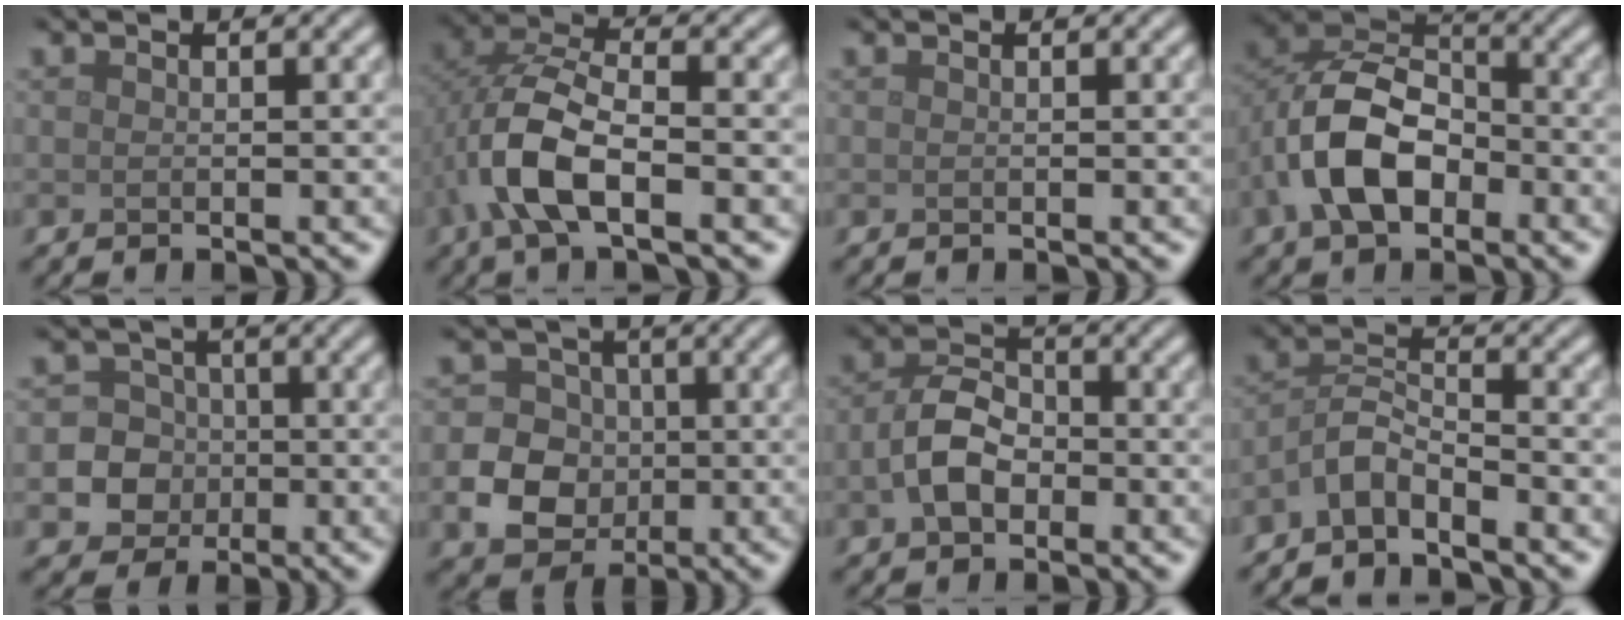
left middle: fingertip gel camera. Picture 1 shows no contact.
{"total": 7.1, "force": [-2.2, 3.2, 5.9], "torque": [-0.134, 0.003, -0.046]}
{"total": 0.0}
{"total": 8.0, "force": [-2.6, 4.9, 5.7], "torque": [-0.108, 0.014, -0.054]}
{"total": 8.0, "force": [-1.6, 7.6, 1.9], "torque": [-0.033, 0.008, -0.058]}
{"total": 5.9, "force": [-1.1, 5.2, 2.4], "torque": [-0.026, -0.003, -0.040]}
{"total": 4.3, "force": [-1.2, 2.8, 3.0], "torque": [-0.060, 0.007, -0.027]}
{"total": 3.1, "force": [-2.4, 1.0, 1.7], "torque": [-0.034, 0.010, -0.056]}